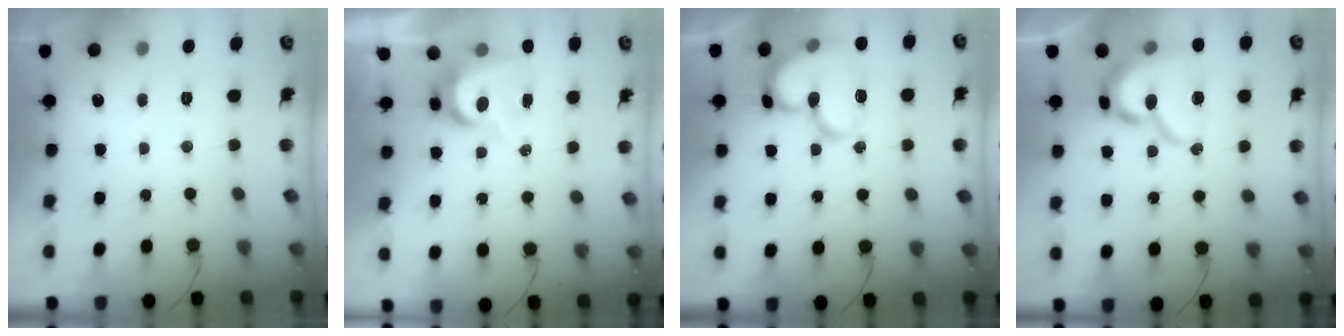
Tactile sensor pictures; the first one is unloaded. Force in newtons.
{"total": 6.4, "press": 6.4, "slide": 0.3}
{"total": 17.6, "press": 17.6, "slide": 1.3}
{"total": 16.4, "press": 16.4, "slide": 1.5}